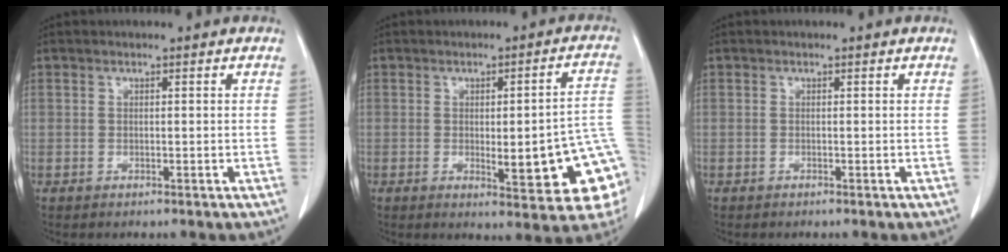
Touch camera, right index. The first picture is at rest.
{"total": 15.3, "force": [-2.9, 3.2, 14.6], "torque": [-0.121, 0.018, -0.016]}
{"total": 0.0}